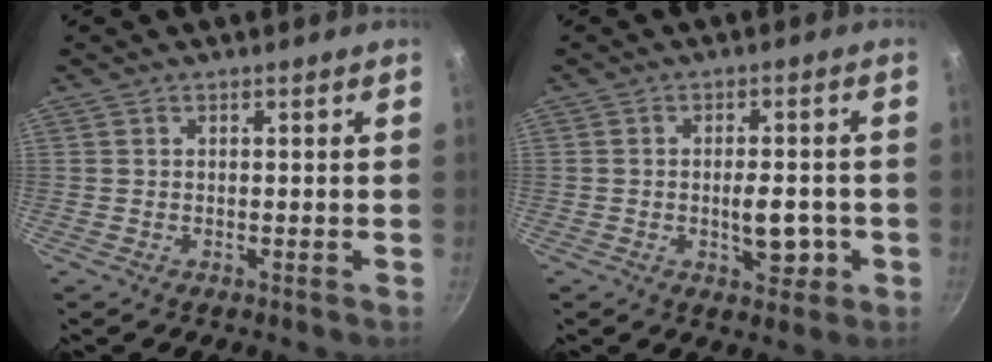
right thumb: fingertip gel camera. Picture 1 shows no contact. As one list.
[{"total": 6.6, "force": [-1.5, 3.5, 5.4], "torque": [-0.048, 0.005, -0.019]}]